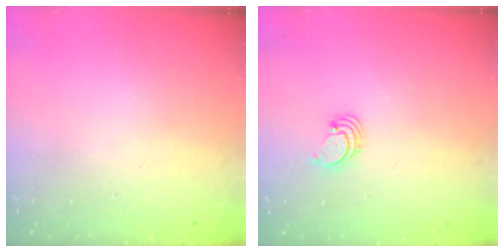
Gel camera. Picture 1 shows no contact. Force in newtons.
{"total": 1.7, "press": 1.7, "slide": 0.2}